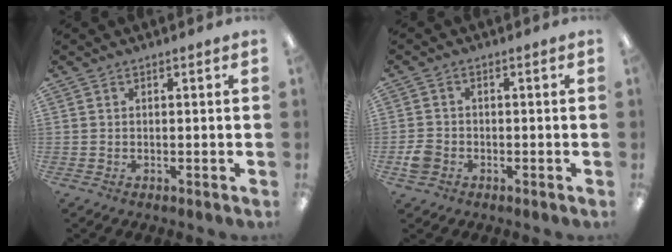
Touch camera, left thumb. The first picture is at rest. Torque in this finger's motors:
{"motor_torque": [-0.14, 0.13, -0.06, 0.06, 0.01]}